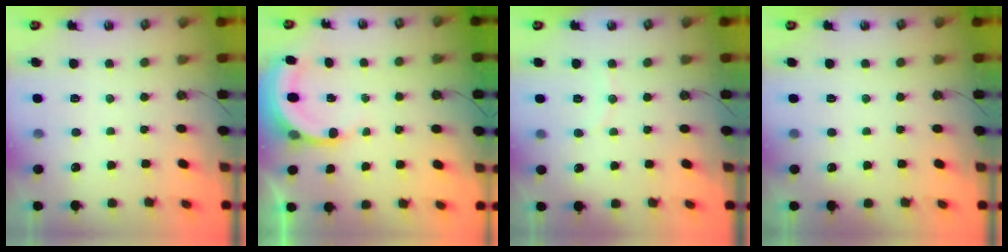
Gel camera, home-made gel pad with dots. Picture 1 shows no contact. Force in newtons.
{"total": 7.4, "press": 7.2, "slide": 1.5}
{"total": 3.3, "press": 3.3, "slide": 0.4}
{"total": 1.1, "press": 0.6, "slide": 0.9}